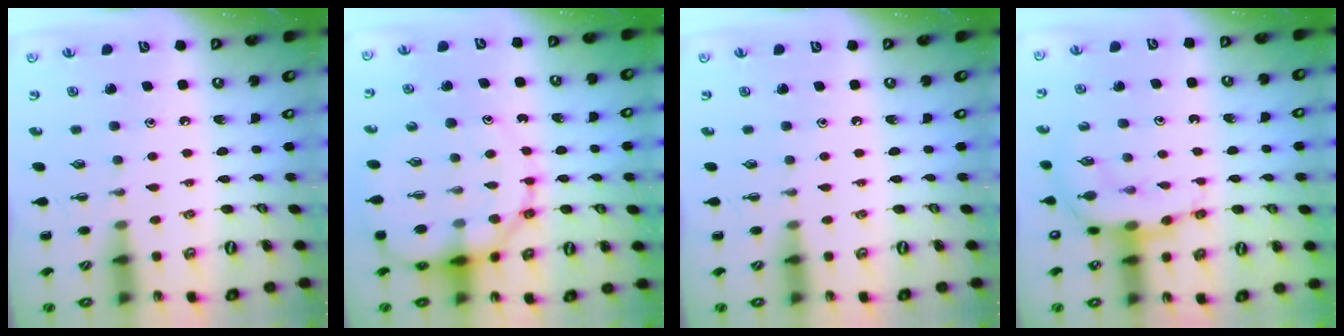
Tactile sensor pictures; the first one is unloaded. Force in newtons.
{"total": 14.7, "press": 14.3, "slide": 3.3}
{"total": 0.0}
{"total": 8.7, "press": 8.5, "slide": 1.6}